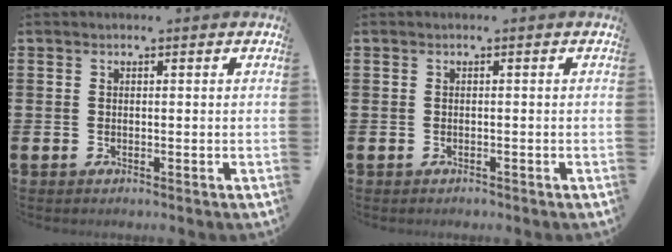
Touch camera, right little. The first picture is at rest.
{"total": 0.0}